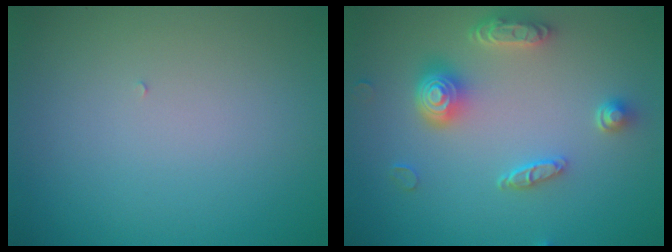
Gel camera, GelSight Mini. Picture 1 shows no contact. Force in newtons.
{"total": 4.6, "press": 3.7, "slide": 2.8}